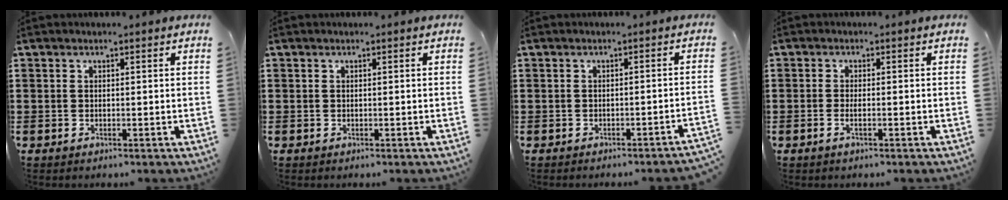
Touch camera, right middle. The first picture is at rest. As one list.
[{"total": 0.0}, {"total": 1.2, "force": [-1.1, -0.3, 0.4], "torque": [-0.008, 0.003, -0.024]}, {"total": 1.1, "force": [-0.4, 0.2, 1.0], "torque": [-0.019, -0.003, -0.007]}]